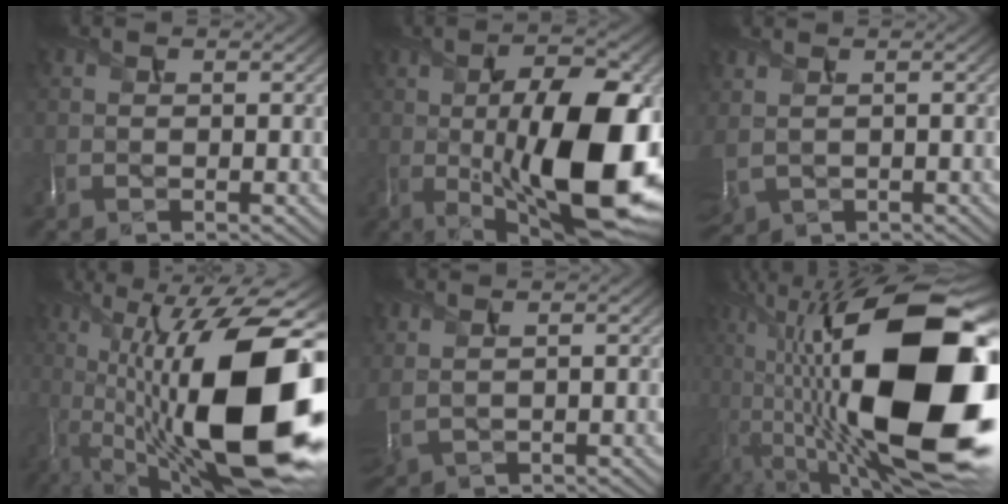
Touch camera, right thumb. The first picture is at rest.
{"total": 16.9, "force": [-1.5, 6.5, 15.5], "torque": [-0.223, 0.009, -0.029]}
{"total": 2.4, "force": [1.0, 1.5, 1.6], "torque": [-0.047, 0.003, 0.033]}
{"total": 20.2, "force": [-2.2, 7.6, 18.5], "torque": [-0.312, 0.006, -0.035]}
{"total": 2.7, "force": [1.7, 1.2, 1.8], "torque": [-0.046, 0.012, 0.033]}
{"total": 21.8, "force": [-1.5, 9.4, 19.6], "torque": [-0.360, -0.009, -0.021]}